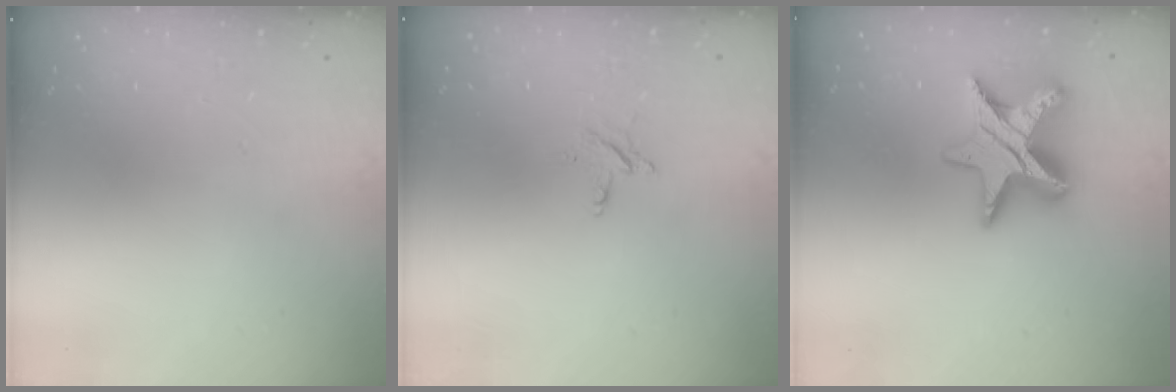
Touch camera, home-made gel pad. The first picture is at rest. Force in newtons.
{"total": 2.4, "press": 2.4, "slide": 0.2}
{"total": 13.3, "press": 13.2, "slide": 1.1}